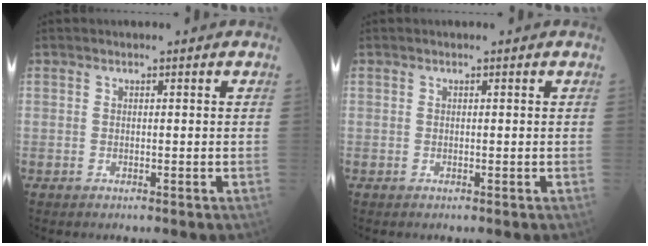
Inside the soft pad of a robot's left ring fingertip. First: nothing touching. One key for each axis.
{"total": 0.0}